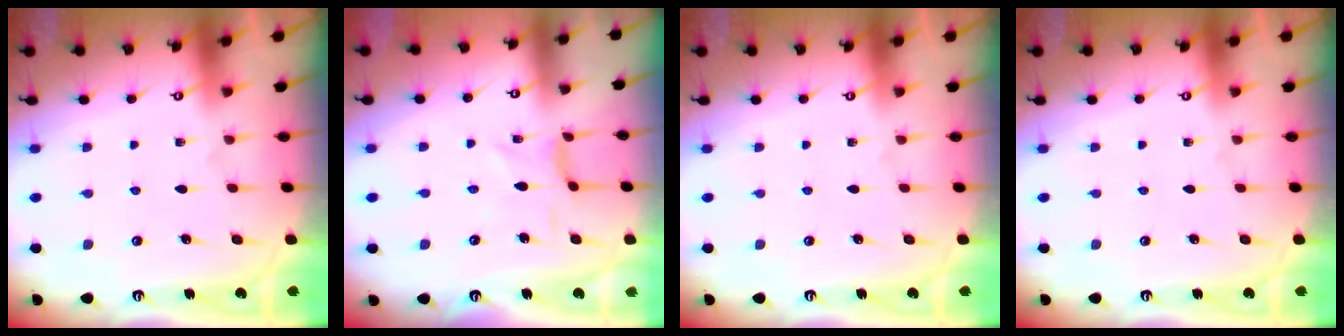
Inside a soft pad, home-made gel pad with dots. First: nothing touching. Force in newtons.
{"total": 1.0, "press": 0.9, "slide": 0.4}
{"total": 0.0}
{"total": 0.0}